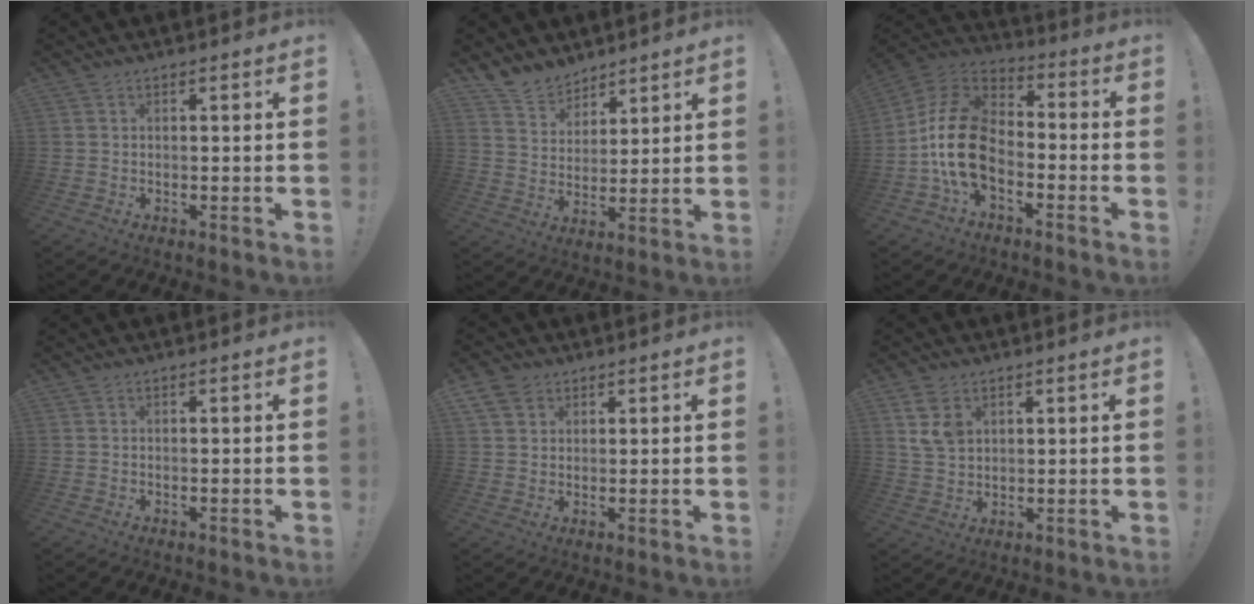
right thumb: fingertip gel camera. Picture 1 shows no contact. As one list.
[{"total": 9.2, "force": [7.7, 5.0, 0.8], "torque": [-0.029, -0.057, 0.155]}, {"total": 18.8, "force": [-4.7, 12.4, 13.4], "torque": [-0.243, 0.035, -0.072]}, {"total": 0.0}, {"total": 5.8, "force": [3.4, 4.3, 1.8], "torque": [-0.032, -0.013, 0.068]}, {"total": 7.2, "force": [3.4, 4.8, 4.0], "torque": [-0.070, -0.012, 0.066]}]